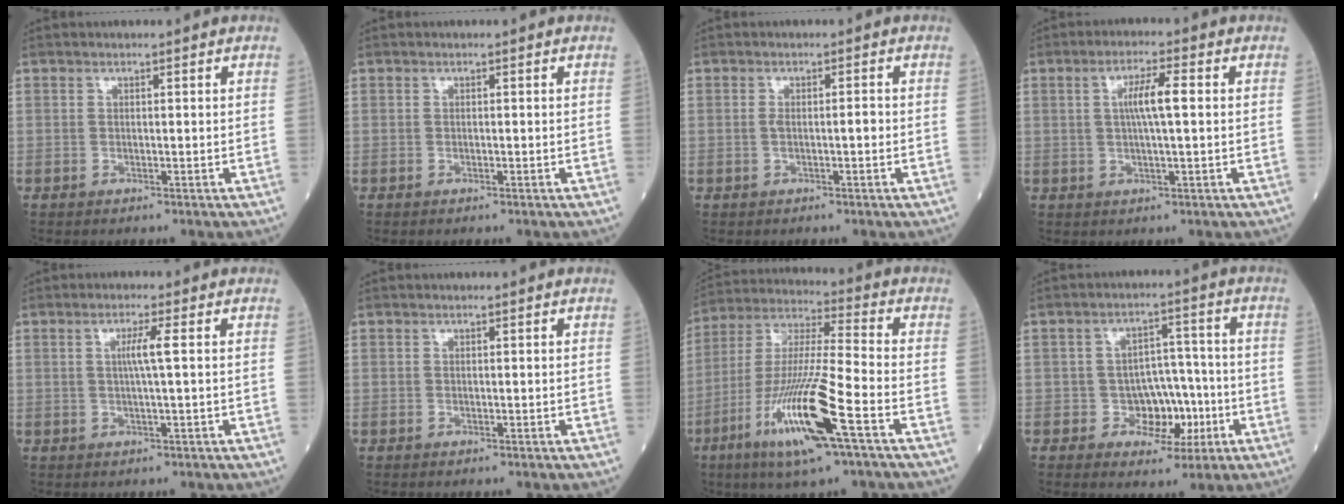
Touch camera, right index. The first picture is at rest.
{"total": 0.0}
{"total": 2.1, "force": [-0.3, 0.4, 2.0], "torque": [-0.038, 0.002, -0.005]}
{"total": 5.1, "force": [0.7, 0.3, 5.0], "torque": [-0.091, 0.006, 0.011]}
{"total": 2.8, "force": [0.4, -0.6, 2.8], "torque": [-0.053, -0.001, 0.005]}
{"total": 0.0}
{"total": 17.2, "force": [-7.6, 0.6, 15.4], "torque": [-0.321, -0.025, -0.143]}
{"total": 6.8, "force": [-2.1, 4.8, 4.4], "torque": [-0.050, 0.020, -0.026]}